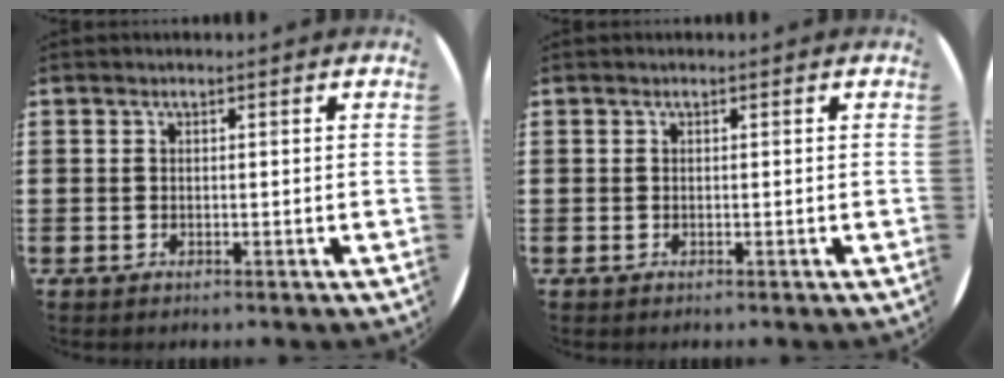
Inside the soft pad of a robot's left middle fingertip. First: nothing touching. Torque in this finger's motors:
{"motor_torque": [0.31, -0.30, 0.03, 0.02]}